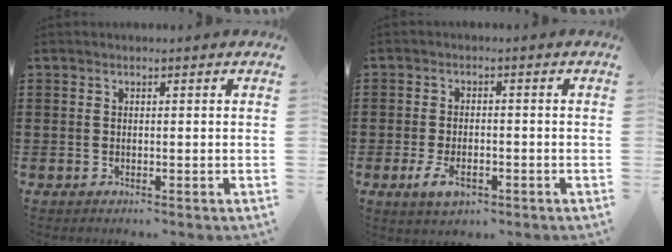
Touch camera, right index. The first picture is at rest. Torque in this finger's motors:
{"motor_torque": [1.07, 1.07, 0.14, 0.04]}